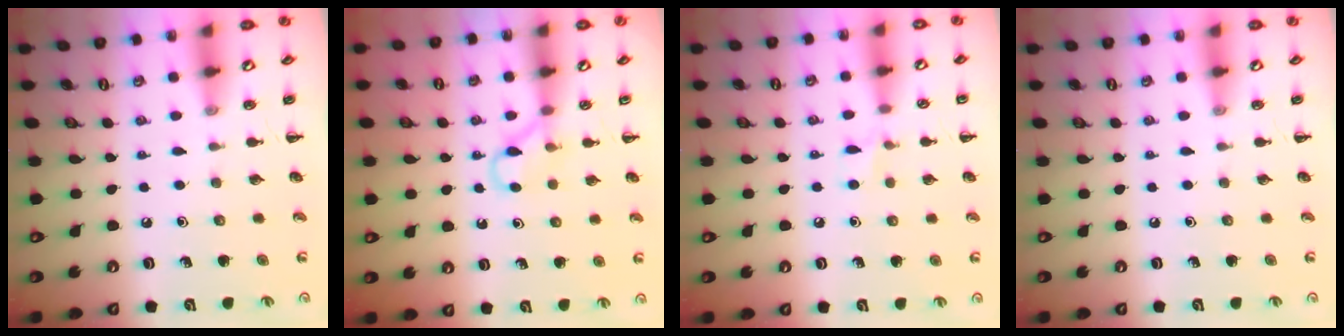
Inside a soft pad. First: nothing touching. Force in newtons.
{"total": 4.0, "press": 3.8, "slide": 1.1}
{"total": 4.1, "press": 3.8, "slide": 1.4}
{"total": 0.0}